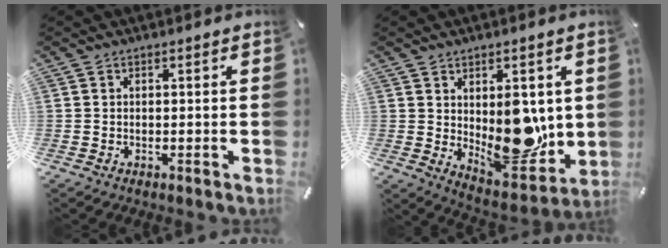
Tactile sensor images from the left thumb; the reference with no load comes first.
{"total": 13.9, "force": [1.1, 8.8, 10.7], "torque": [-0.118, -0.034, 0.035]}